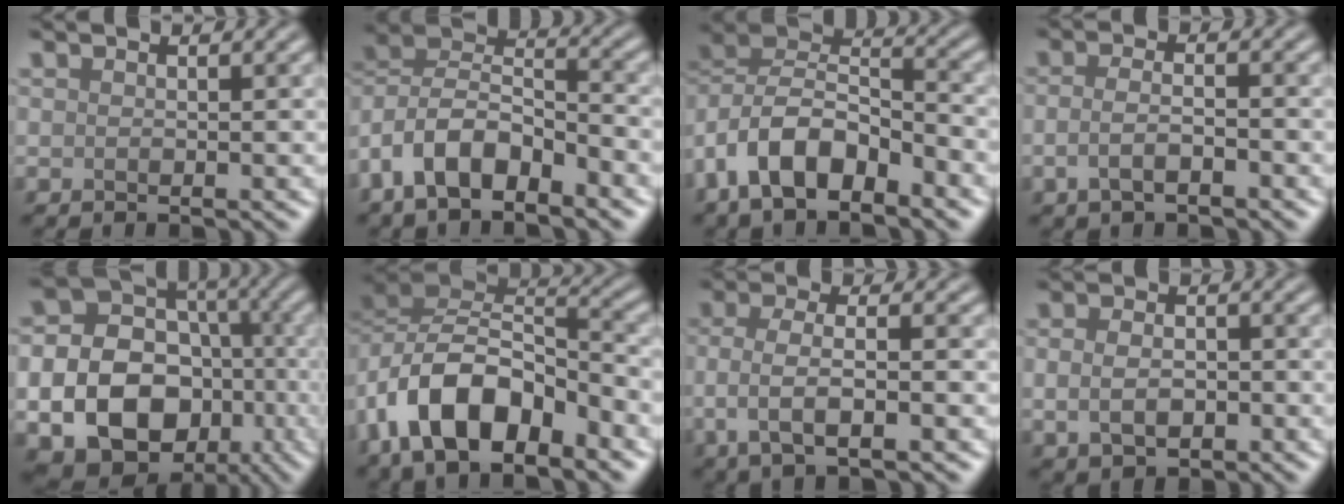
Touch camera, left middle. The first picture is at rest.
{"total": 8.2, "force": [-4.4, 4.0, 5.7], "torque": [-0.098, 0.010, -0.091]}
{"total": 9.3, "force": [-4.4, 4.8, 6.7], "torque": [-0.113, 0.009, -0.092]}
{"total": 2.6, "force": [-1.1, 1.1, 2.1], "torque": [-0.046, -0.001, -0.025]}
{"total": 18.3, "force": [-5.1, 15.3, 8.5], "torque": [-0.173, -0.038, -0.092]}
{"total": 11.1, "force": [-4.9, 6.0, 7.9], "torque": [-0.131, 0.008, -0.097]}
{"total": 4.5, "force": [-1.1, 1.6, 4.1], "torque": [-0.083, -0.001, -0.022]}
{"total": 3.9, "force": [-0.6, 2.7, 2.7], "torque": [-0.040, -0.002, -0.008]}